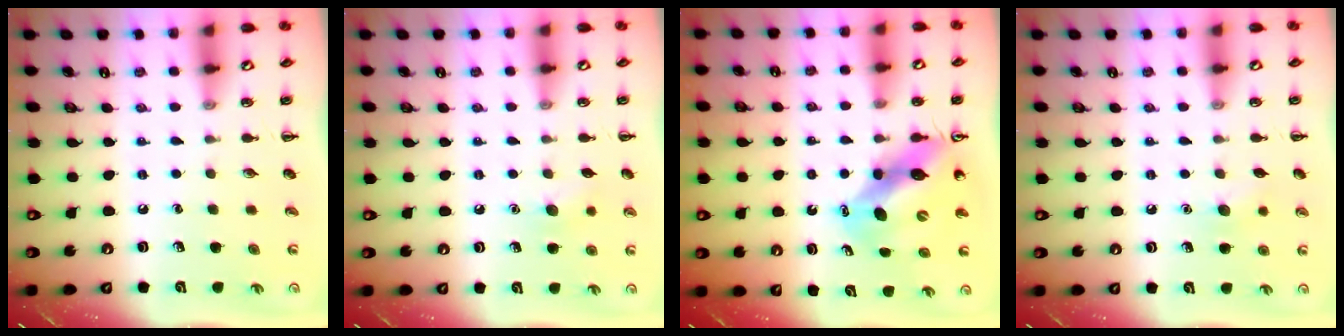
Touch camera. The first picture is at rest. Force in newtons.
{"total": 7.2, "press": 6.9, "slide": 2.1}
{"total": 9.9, "press": 9.5, "slide": 2.8}
{"total": 7.2, "press": 6.9, "slide": 2.1}